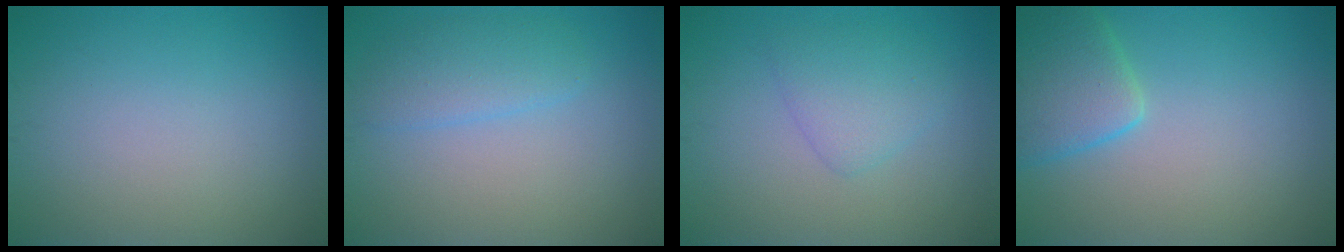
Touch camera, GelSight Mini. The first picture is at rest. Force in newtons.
{"total": 2.7, "press": 2.7, "slide": 0.2}
{"total": 2.5, "press": 2.5, "slide": 0.1}
{"total": 4.2, "press": 4.2, "slide": 0.4}